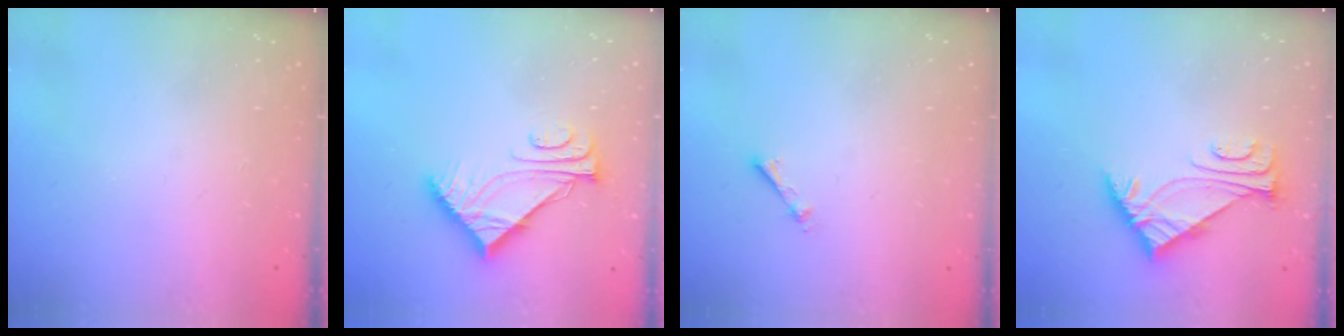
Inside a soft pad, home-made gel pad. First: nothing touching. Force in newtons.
{"total": 9.1, "press": 9.0, "slide": 0.9}
{"total": 2.7, "press": 2.7, "slide": 0.4}
{"total": 5.7, "press": 5.6, "slide": 1.1}